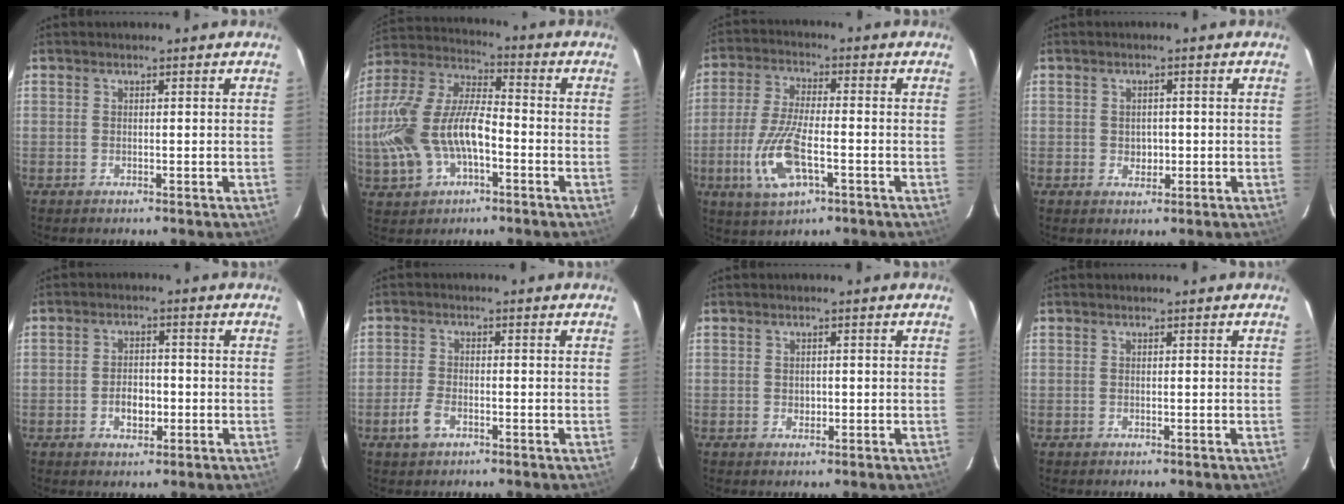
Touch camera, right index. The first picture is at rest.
{"total": 17.5, "force": [-4.4, 8.6, 14.5], "torque": [-0.317, 0.005, -0.079]}
{"total": 11.9, "force": [-4.0, 4.0, 10.4], "torque": [-0.225, -0.011, -0.076]}
{"total": 2.5, "force": [-0.3, 2.1, 1.2], "torque": [-0.017, 0.003, -0.001]}
{"total": 4.4, "force": [-1.4, 2.8, 3.1], "torque": [-0.058, 0.003, -0.019]}
{"total": 4.1, "force": [-2.2, 2.2, 2.7], "torque": [-0.068, 0.001, -0.042]}
{"total": 1.4, "force": [-0.2, 1.2, 0.7], "torque": [-0.009, 0.002, -0.002]}
{"total": 0.0}